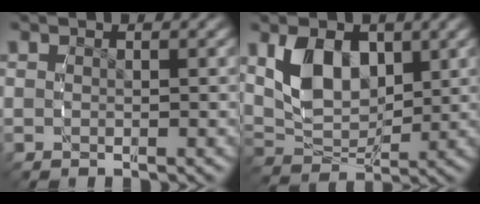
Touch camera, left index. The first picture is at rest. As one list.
[{"total": 7.1, "force": [1.6, 4.9, 4.9], "torque": [-0.105, -0.019, 0.037]}]